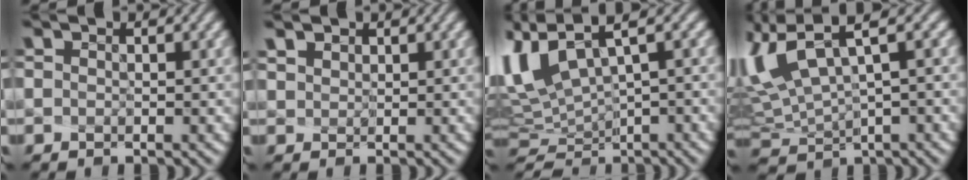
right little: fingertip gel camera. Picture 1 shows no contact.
{"total": 1.3, "force": [1.2, 0.4, 0.4], "torque": [-0.038, -0.020, 0.043]}
{"total": 4.7, "force": [1.4, 1.2, 4.3], "torque": [-0.128, -0.022, 0.055]}
{"total": 6.2, "force": [2.5, 1.6, 5.5], "torque": [-0.158, -0.011, 0.078]}